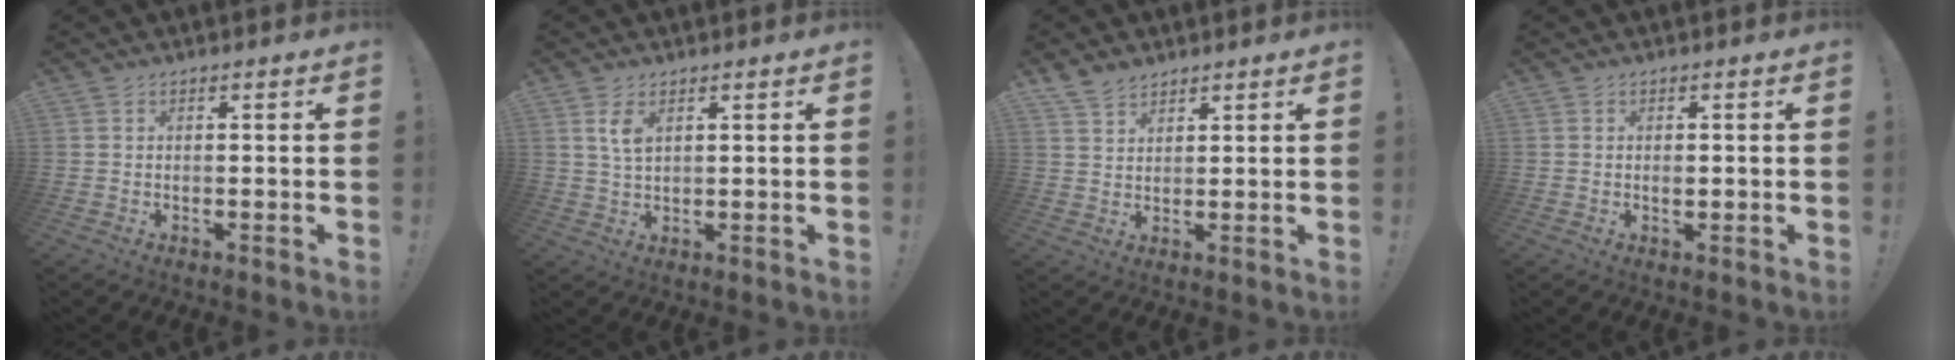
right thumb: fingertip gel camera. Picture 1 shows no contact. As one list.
[{"total": 4.6, "force": [2.1, 2.3, 3.3], "torque": [-0.056, -0.007, 0.035]}, {"total": 5.0, "force": [4.1, 2.7, 1.4], "torque": [-0.024, -0.020, 0.078]}, {"total": 0.9, "force": [-0.1, 0.5, 0.8], "torque": [-0.008, 0.000, -0.004]}]